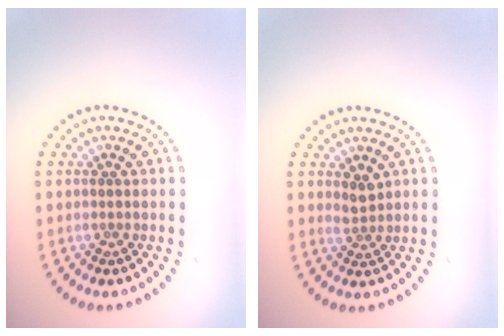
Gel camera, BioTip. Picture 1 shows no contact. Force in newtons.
{"total": 1.4, "press": 1.1, "slide": 0.8}